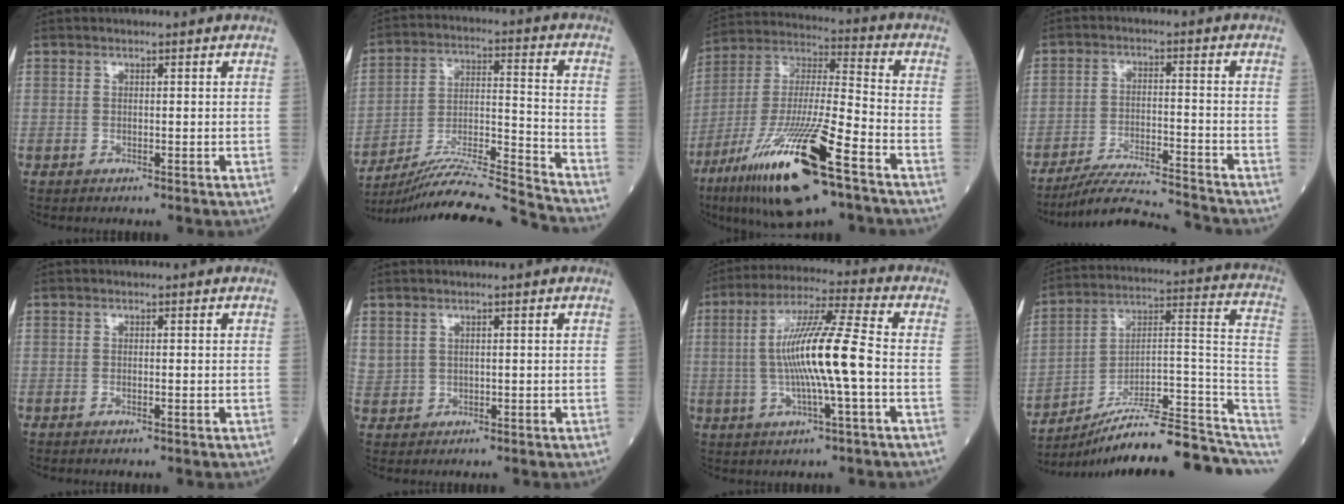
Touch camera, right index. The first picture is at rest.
{"total": 19.2, "force": [-18.3, -2.6, 5.2], "torque": [-0.096, -0.003, -0.302]}
{"total": 22.1, "force": [-12.1, 2.8, 18.3], "torque": [-0.361, -0.047, -0.218]}
{"total": 11.2, "force": [-10.9, -0.8, 2.5], "torque": [-0.039, 0.000, -0.187]}
{"total": 0.6, "force": [-0.2, 0.0, 0.5], "torque": [-0.013, -0.001, -0.003]}
{"total": 2.4, "force": [1.4, 1.8, 0.8], "torque": [-0.017, 0.005, 0.036]}
{"total": 12.6, "force": [-1.1, 0.0, 12.5], "torque": [-0.235, 0.007, -0.025]}
{"total": 20.5, "force": [-17.3, 2.7, 10.6], "torque": [-0.092, 0.053, -0.260]}